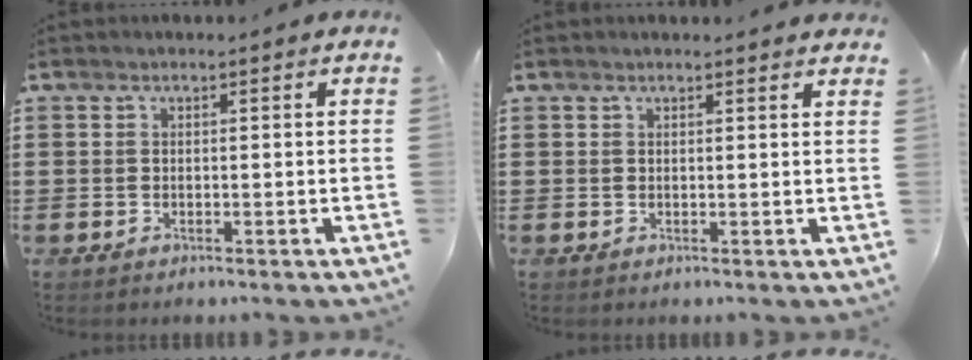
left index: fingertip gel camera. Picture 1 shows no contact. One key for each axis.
{"total": 0.8, "fx": 0.8, "fy": 0.0, "fz": 0.2, "tx": -0.006, "ty": -0.001, "tz": 0.015}